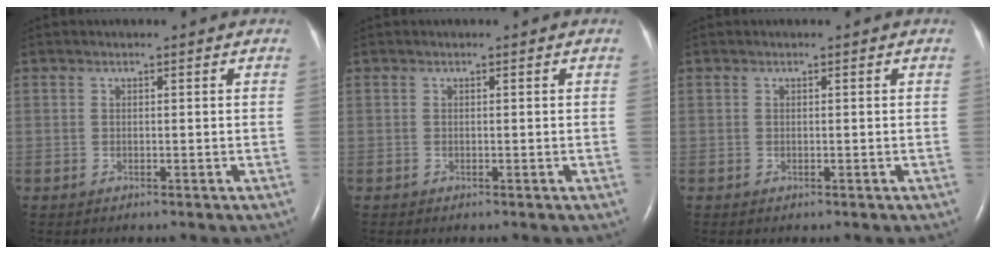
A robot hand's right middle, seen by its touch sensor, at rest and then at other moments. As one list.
[{"total": 0.0}, {"total": 0.0}]